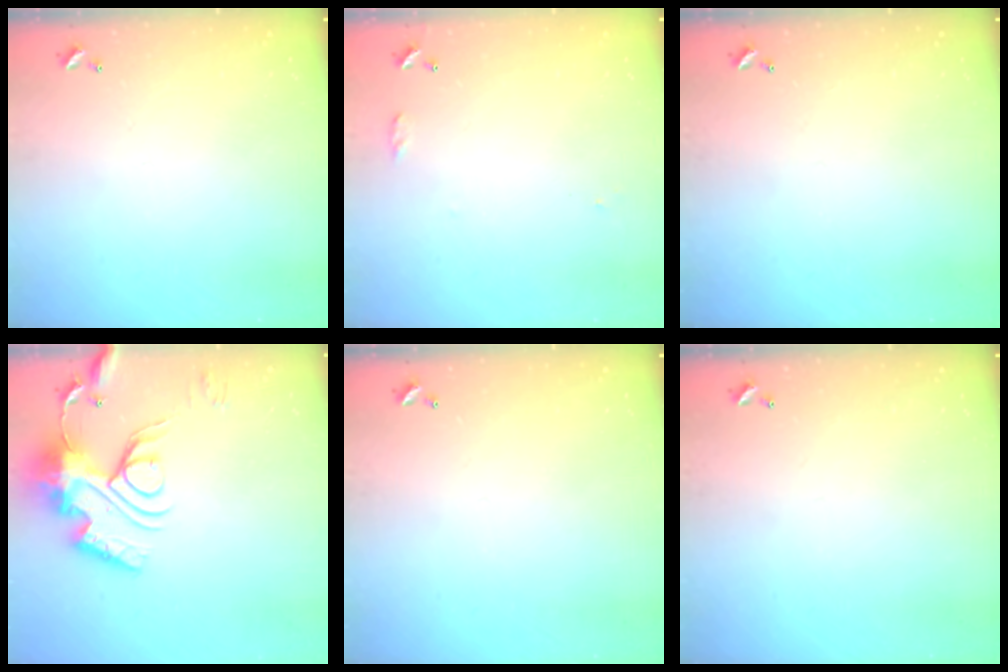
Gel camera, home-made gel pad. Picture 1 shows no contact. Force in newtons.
{"total": 6.3, "press": 6.3, "slide": 0.8}
{"total": 0.0}
{"total": 18.4, "press": 18.3, "slide": 1.8}
{"total": 0.0}
{"total": 0.0}